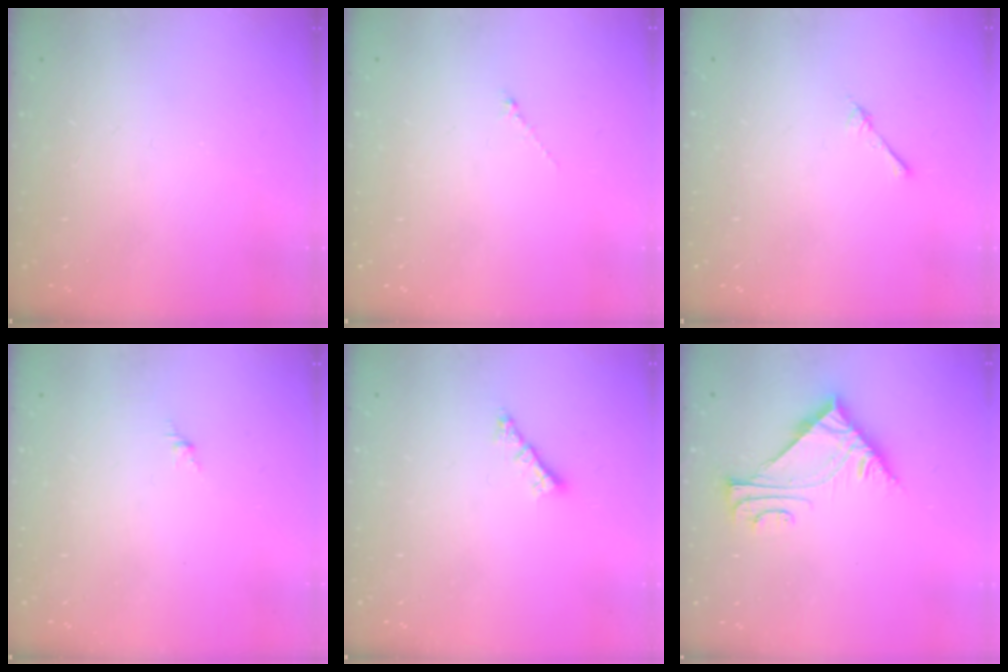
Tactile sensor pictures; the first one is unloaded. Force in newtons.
{"total": 0.6, "press": 0.5, "slide": 0.3}
{"total": 2.4, "press": 2.4, "slide": 0.3}
{"total": 0.0}
{"total": 1.2, "press": 1.2, "slide": 0.3}
{"total": 6.7, "press": 6.7, "slide": 0.4}